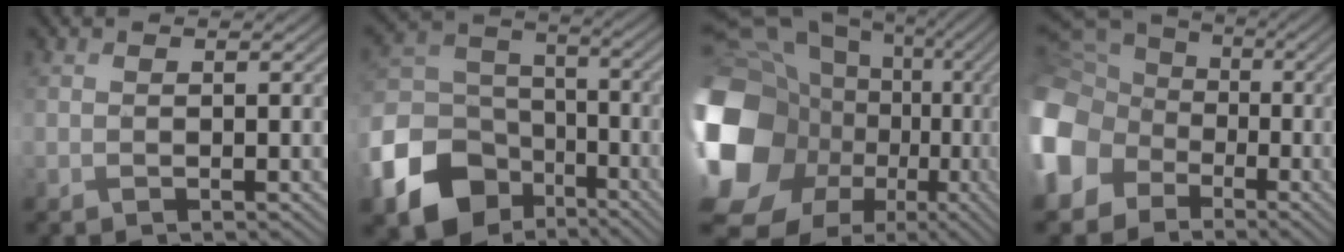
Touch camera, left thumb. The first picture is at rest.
{"total": 16.6, "force": [-8.4, 12.3, 7.2], "torque": [-0.233, -0.052, -0.144]}
{"total": 21.5, "force": [-2.4, 17.7, 11.8], "torque": [-0.322, -0.033, -0.038]}
{"total": 16.2, "force": [-4.2, 13.4, 8.0], "torque": [-0.253, -0.033, -0.100]}